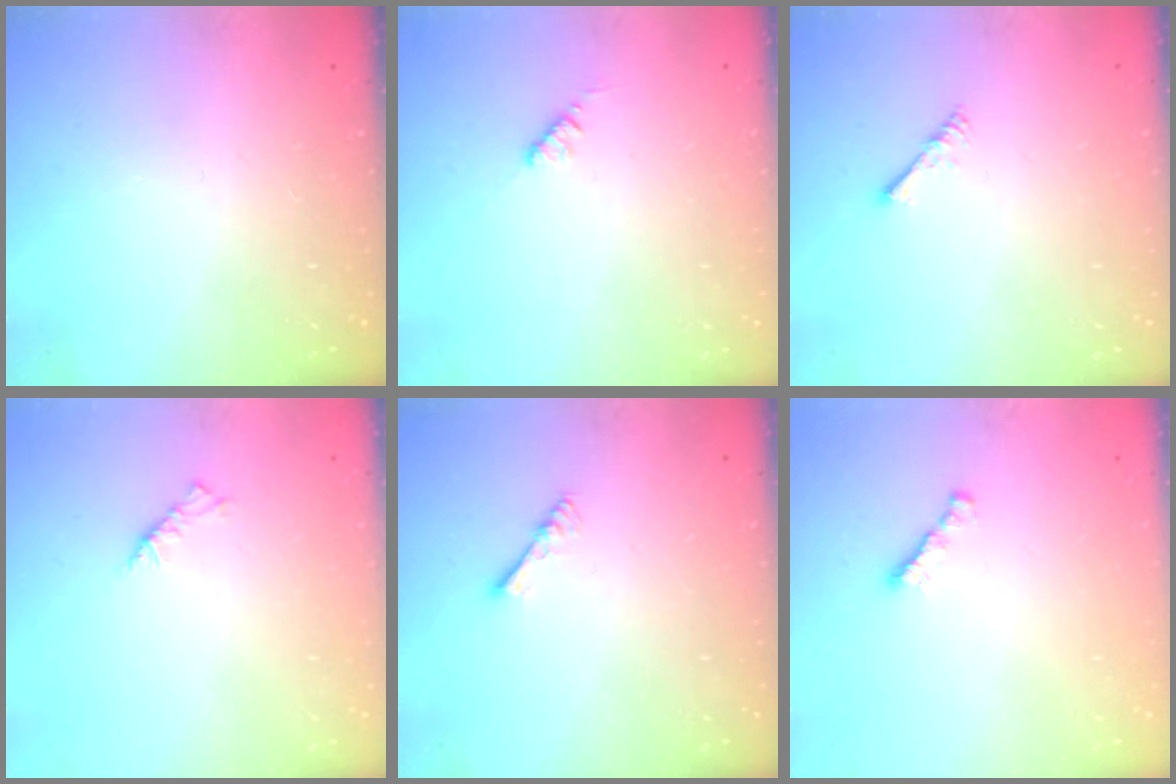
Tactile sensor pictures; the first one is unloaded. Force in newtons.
{"total": 2.8, "press": 2.8, "slide": 0.4}
{"total": 2.2, "press": 2.1, "slide": 0.5}
{"total": 3.7, "press": 3.7, "slide": 0.8}
{"total": 3.5, "press": 3.5, "slide": 0.6}
{"total": 1.6, "press": 1.5, "slide": 0.5}